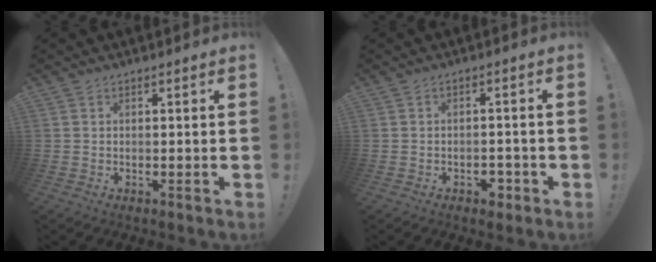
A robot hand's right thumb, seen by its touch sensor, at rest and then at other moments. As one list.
[{"total": 3.3, "force": [-1.8, 2.0, 1.8], "torque": [-0.005, 0.002, -0.034]}]